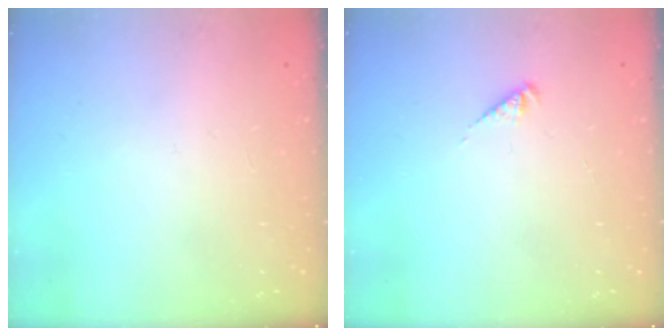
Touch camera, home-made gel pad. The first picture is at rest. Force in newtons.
{"total": 2.3, "press": 2.2, "slide": 0.5}